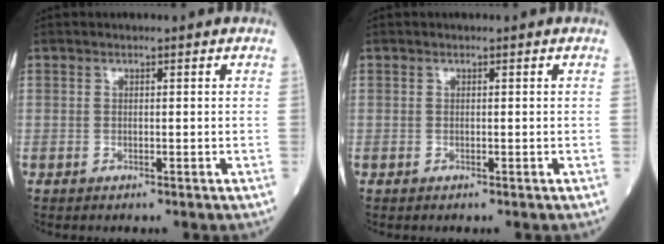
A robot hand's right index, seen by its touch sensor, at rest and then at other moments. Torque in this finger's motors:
{"motor_torque": [0.02, -0.01, 0.05, 0.00]}